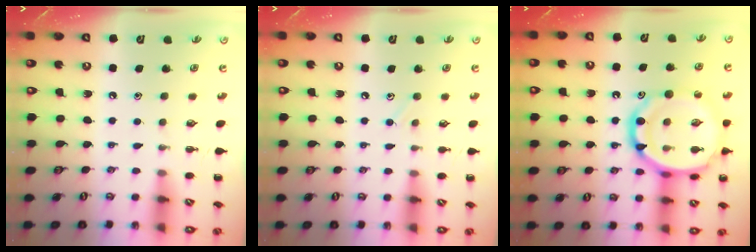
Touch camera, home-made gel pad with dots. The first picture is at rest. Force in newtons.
{"total": 4.4, "press": 4.2, "slide": 1.5}
{"total": 20.0, "press": 19.8, "slide": 2.5}